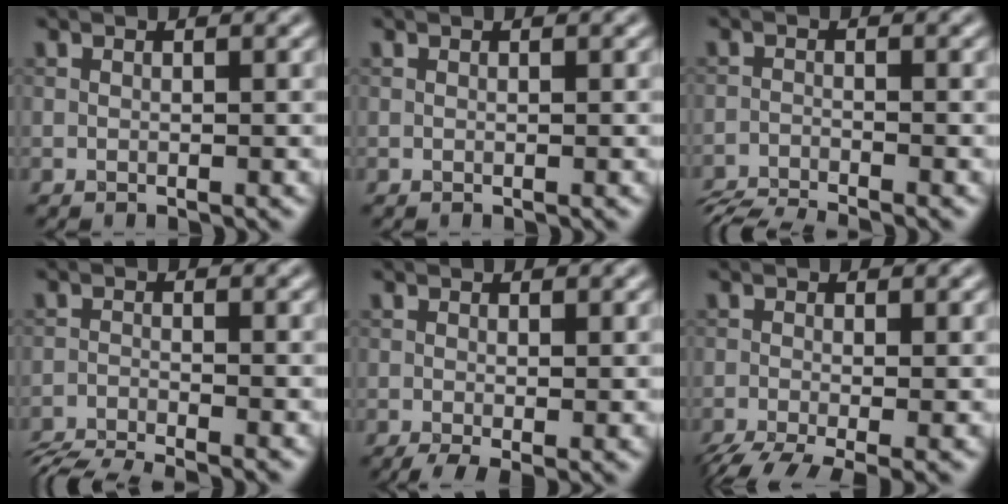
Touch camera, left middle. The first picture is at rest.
{"total": 0.0}
{"total": 5.0, "force": [-4.7, 0.5, 1.5], "torque": [-0.031, -0.021, -0.086]}
{"total": 5.4, "force": [-4.9, 0.7, 2.1], "torque": [-0.041, -0.021, -0.089]}
{"total": 2.6, "force": [-0.8, 0.8, 2.4], "torque": [-0.043, -0.012, -0.013]}
{"total": 6.1, "force": [-3.5, 2.0, 4.6], "torque": [-0.090, -0.020, -0.059]}